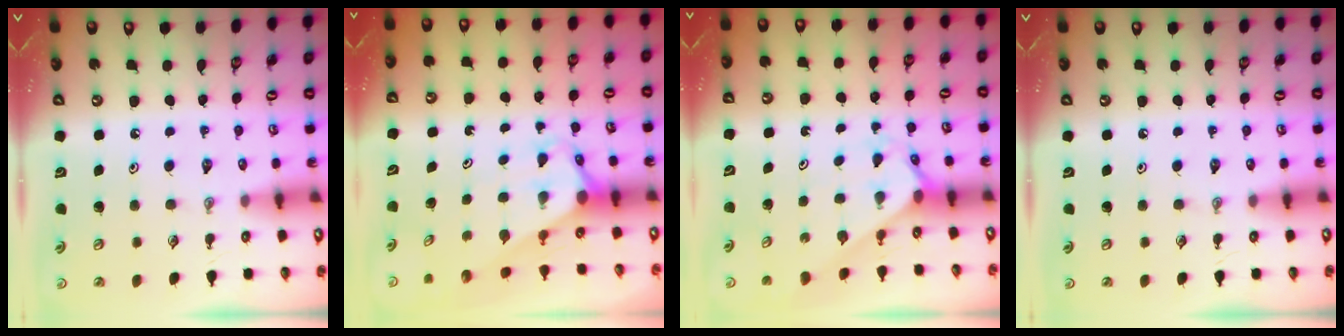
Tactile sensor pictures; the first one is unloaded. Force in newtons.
{"total": 2.7, "press": 2.7, "slide": 0.0}
{"total": 2.0, "press": 2.0, "slide": 0.2}
{"total": 0.0}